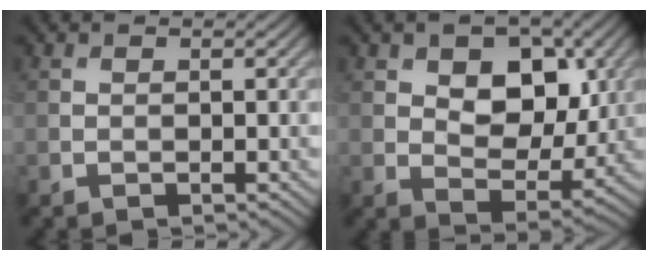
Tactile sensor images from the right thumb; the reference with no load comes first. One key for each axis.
{"total": 8.5, "fx": 2.7, "fy": 5.6, "fz": 5.8, "tx": -0.095, "ty": -0.006, "tz": 0.041}